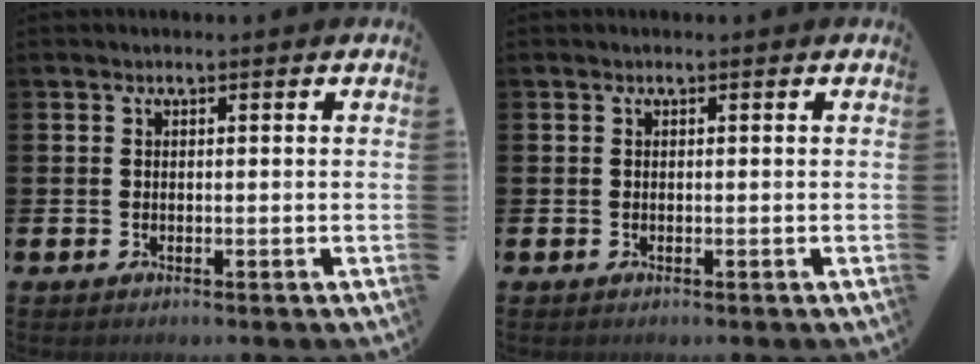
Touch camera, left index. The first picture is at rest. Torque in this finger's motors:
{"motor_torque": [0.00, 0.00, 0.00, 0.00]}